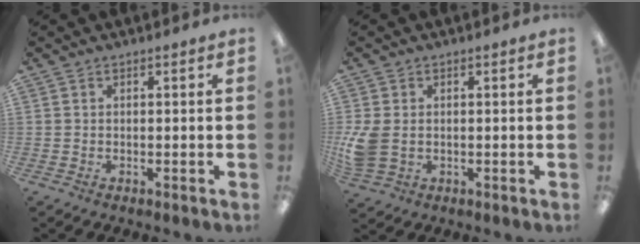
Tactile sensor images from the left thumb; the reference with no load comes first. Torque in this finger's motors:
{"motor_torque": [-0.03, 0.20, 0.21, -0.19, 0.06]}